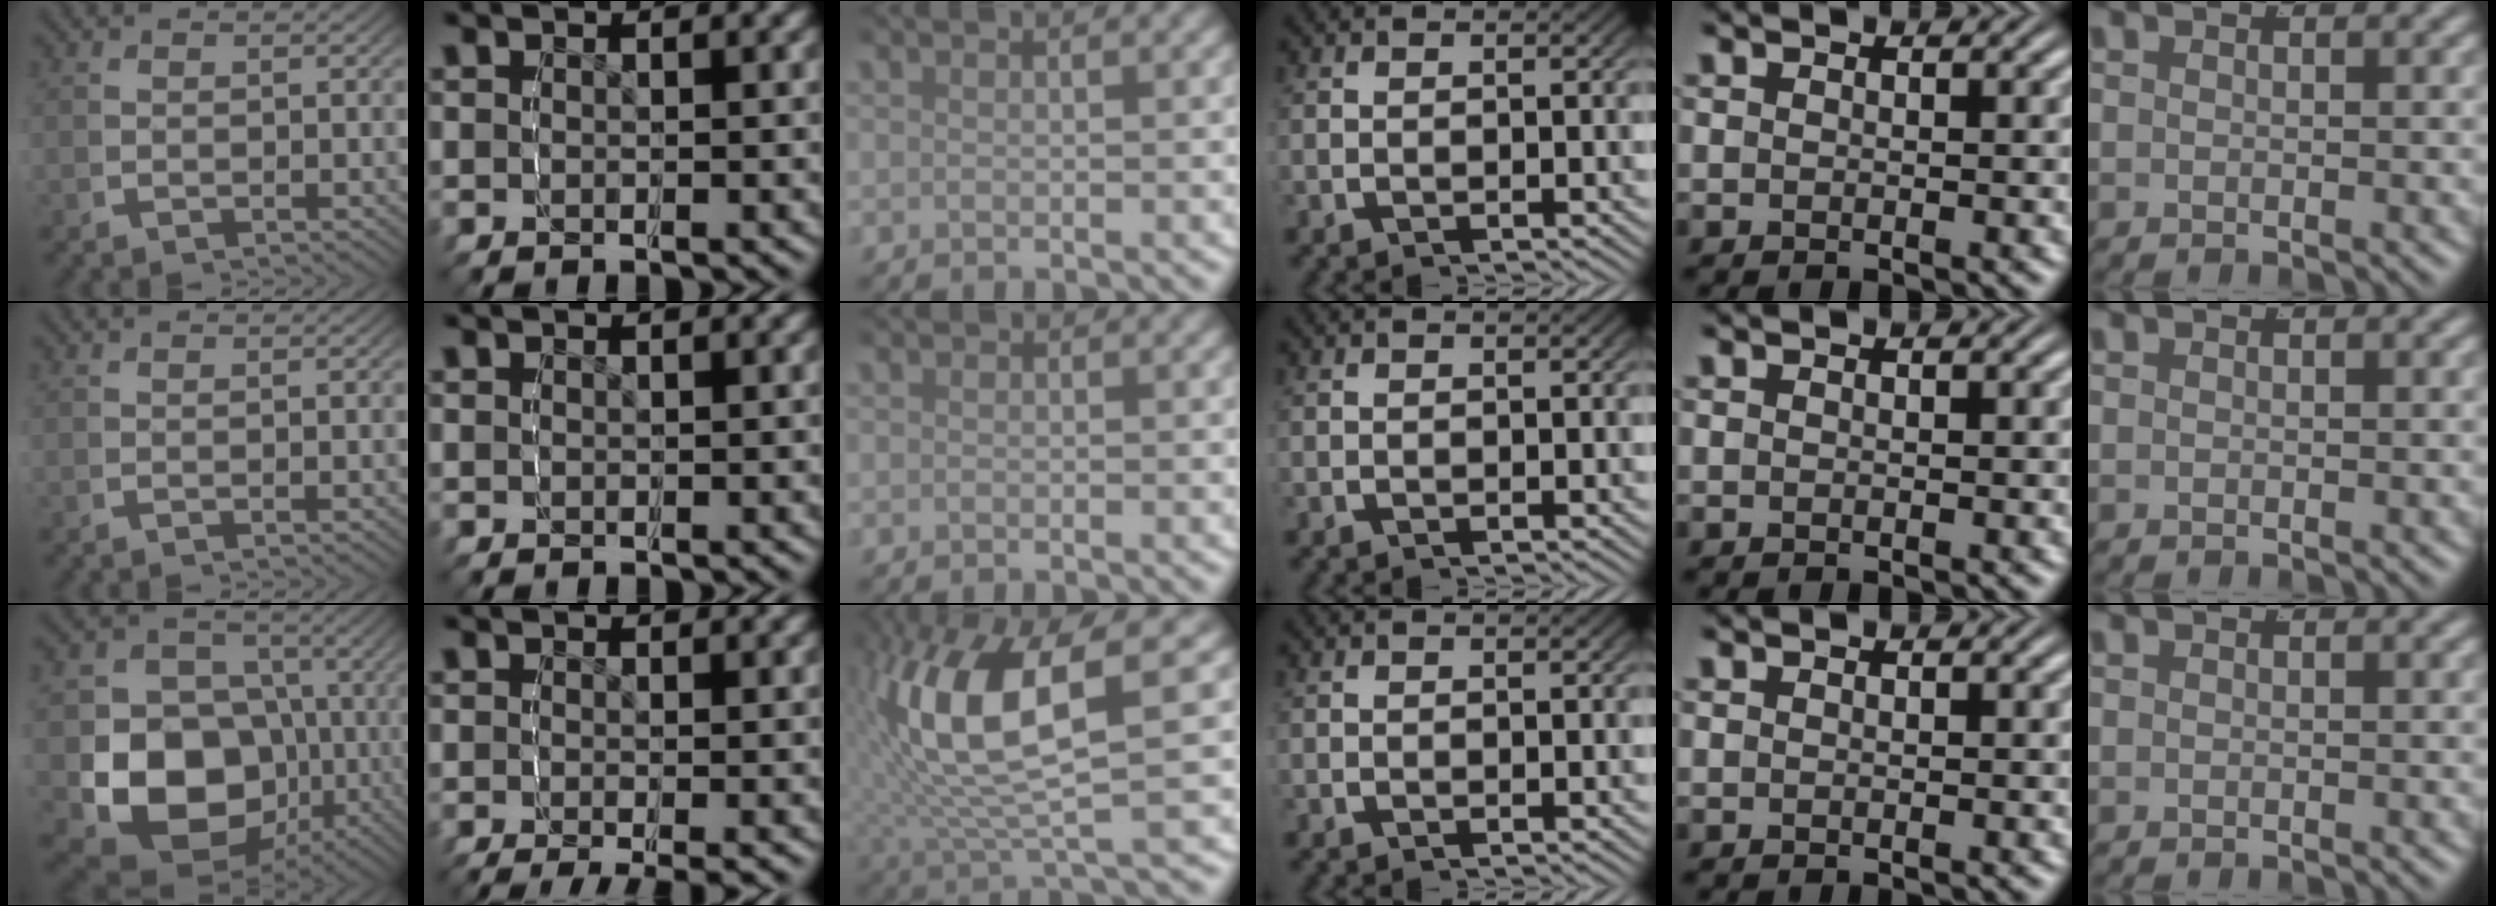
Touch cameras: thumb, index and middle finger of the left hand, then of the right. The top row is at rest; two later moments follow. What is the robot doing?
{"motion": "grasp_and_lifting", "object": "sponge"}